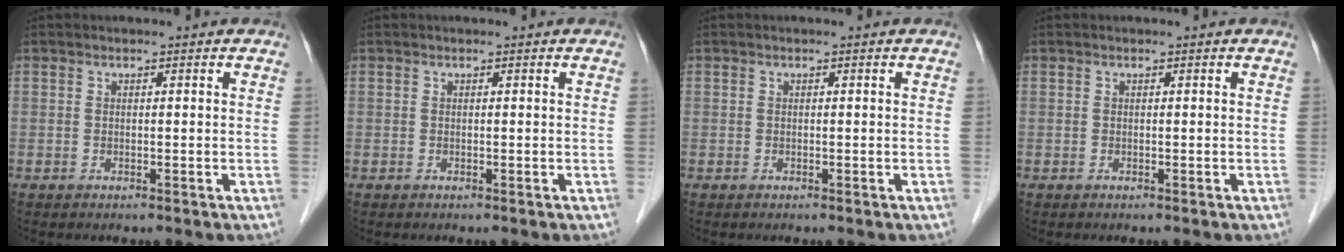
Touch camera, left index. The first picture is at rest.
{"total": 0.0}
{"total": 0.0}
{"total": 0.0}